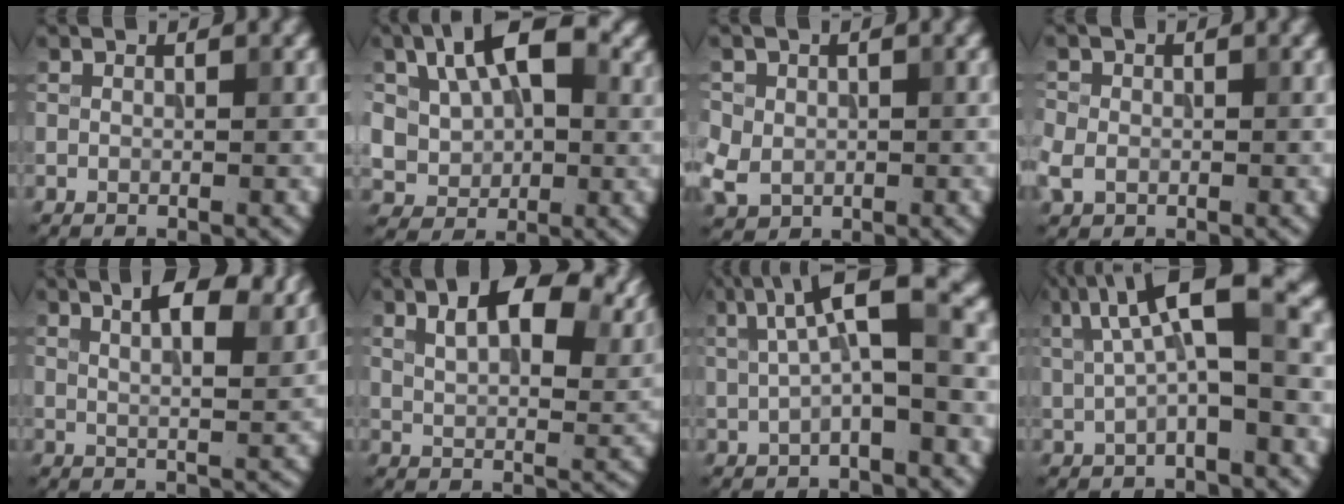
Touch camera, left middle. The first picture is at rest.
{"total": 8.8, "force": [2.1, 5.8, 6.3], "torque": [-0.111, 0.009, 0.028]}
{"total": 3.6, "force": [-0.4, 3.2, 1.6], "torque": [-0.041, -0.003, 0.002]}
{"total": 2.4, "force": [-0.7, 2.0, 1.1], "torque": [-0.032, -0.004, -0.017]}
{"total": 6.2, "force": [3.8, 2.2, 4.4], "torque": [-0.045, 0.022, 0.035]}
{"total": 10.4, "force": [5.7, 4.7, 7.3], "torque": [-0.116, 0.015, 0.091]}
{"total": 6.5, "force": [1.3, 1.7, 6.1], "torque": [-0.102, 0.015, 0.017]}
{"total": 7.3, "force": [1.6, 2.1, 6.8], "torque": [-0.117, 0.016, 0.022]}